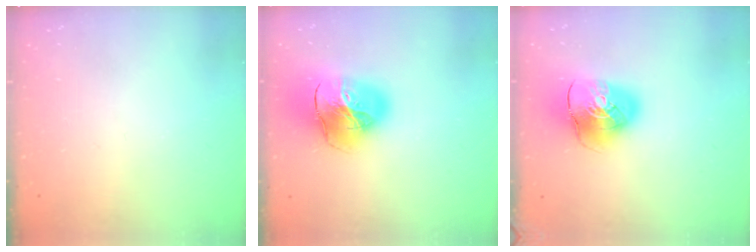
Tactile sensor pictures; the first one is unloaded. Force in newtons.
{"total": 20.3, "press": 20.2, "slide": 2.2}
{"total": 12.7, "press": 12.5, "slide": 1.8}